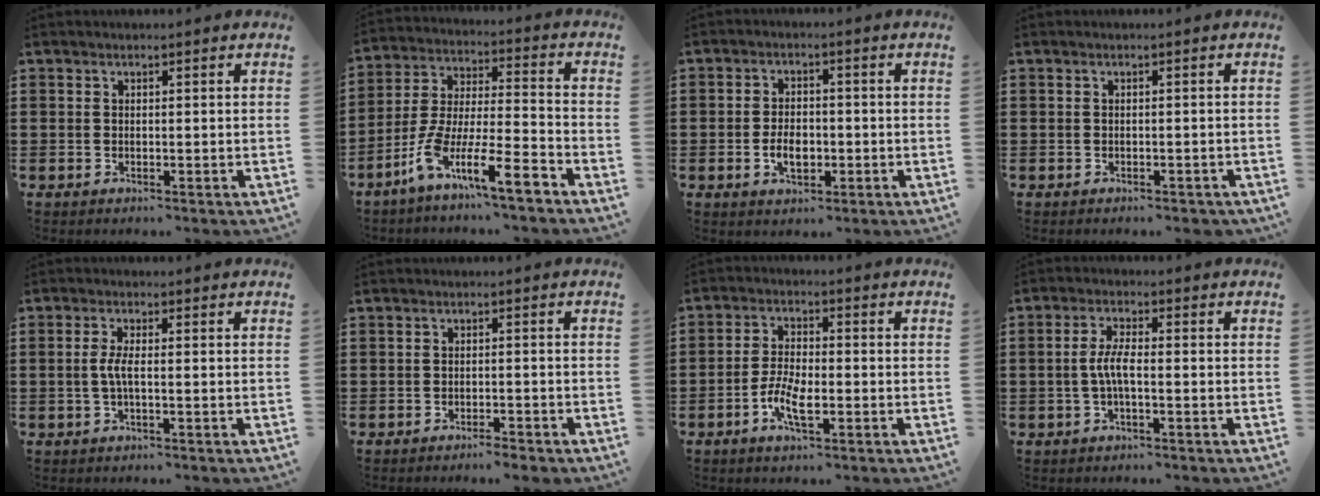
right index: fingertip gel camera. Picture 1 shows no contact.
{"total": 11.4, "force": [-8.2, 1.1, 7.9], "torque": [-0.166, -0.007, -0.166]}
{"total": 4.4, "force": [-1.1, 2.7, 3.3], "torque": [-0.053, 0.003, -0.019]}
{"total": 0.7, "force": [-0.6, 0.2, 0.3], "torque": [-0.009, -0.004, -0.010]}
{"total": 2.9, "force": [-0.4, 0.5, 2.8], "torque": [-0.075, -0.009, -0.016]}
{"total": 1.5, "force": [-1.4, 0.0, 0.5], "torque": [-0.011, 0.000, -0.028]}
{"total": 5.6, "force": [-2.2, 1.9, 4.8], "torque": [-0.104, -0.005, -0.046]}
{"total": 4.0, "force": [-0.8, 0.9, 3.8], "torque": [-0.091, -0.005, -0.023]}